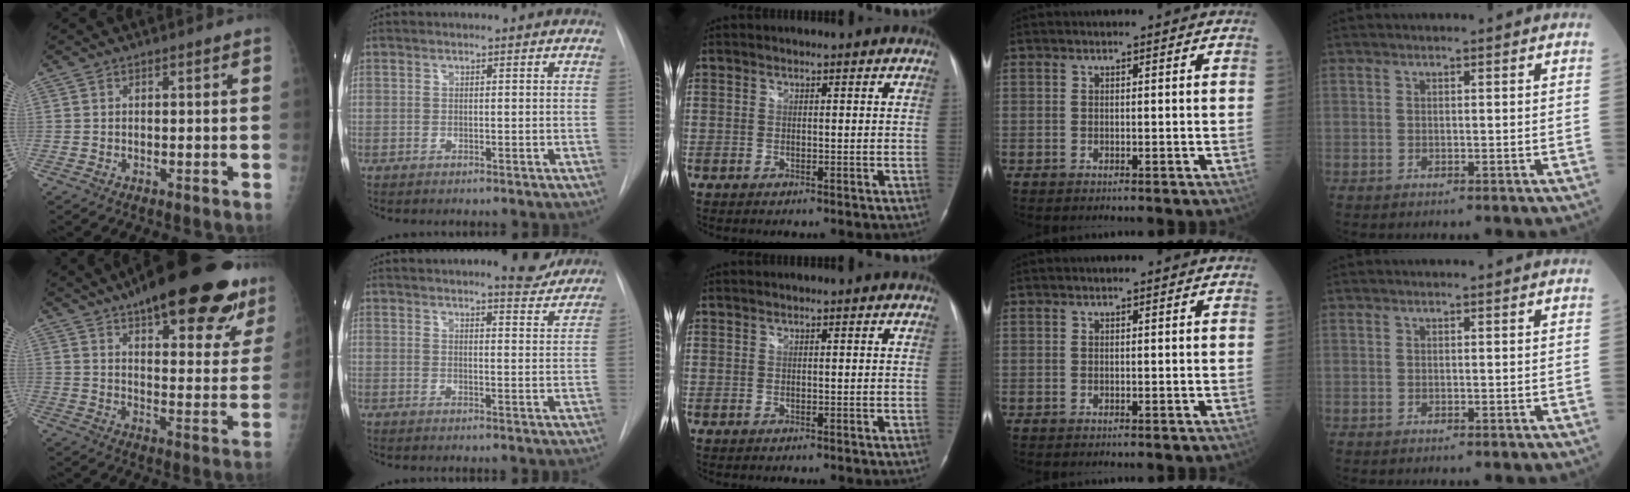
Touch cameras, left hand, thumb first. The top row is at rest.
{"thumb": {"total": 29.1, "force": [19.5, 9.1, 19.5], "torque": [-0.251, -0.047, 0.263]}, "index": {"total": 8.2, "force": [7.4, 1.4, 3.2], "torque": [-0.034, -0.008, 0.081]}}